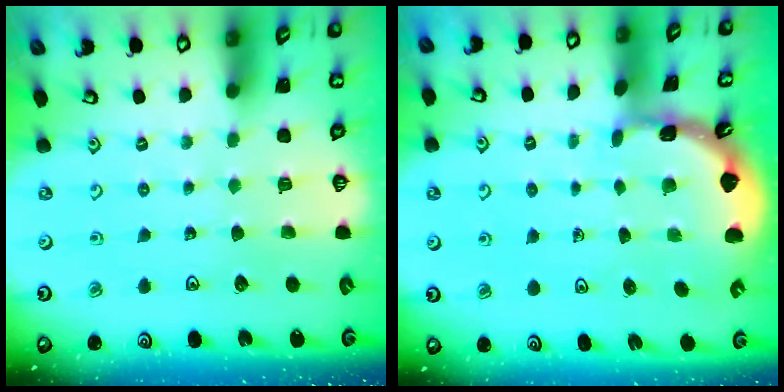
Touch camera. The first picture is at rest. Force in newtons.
{"total": 1.6, "press": 1.6, "slide": 0.2}